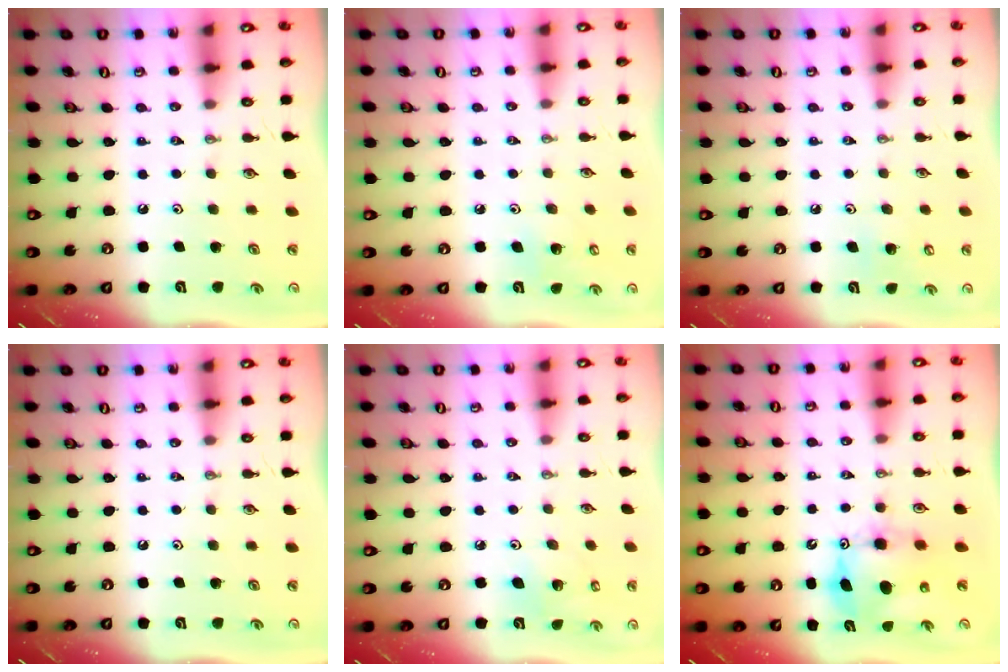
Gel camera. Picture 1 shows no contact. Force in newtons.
{"total": 4.7, "press": 4.6, "slide": 0.4}
{"total": 6.5, "press": 6.4, "slide": 1.1}
{"total": 0.0}
{"total": 5.6, "press": 5.1, "slide": 2.3}
{"total": 9.9, "press": 9.9, "slide": 0.9}